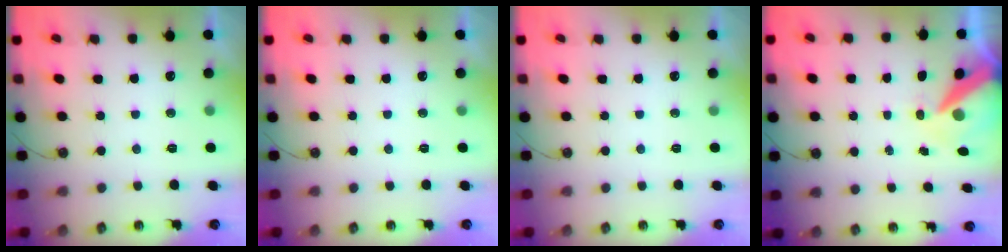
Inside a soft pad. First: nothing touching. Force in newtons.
{"total": 0.0}
{"total": 0.0}
{"total": 10.8, "press": 10.7, "slide": 1.4}